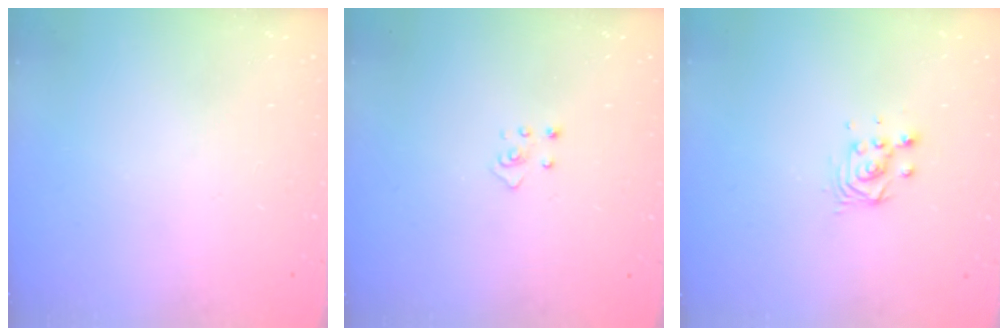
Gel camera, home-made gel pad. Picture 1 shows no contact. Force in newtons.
{"total": 2.5, "press": 2.4, "slide": 0.3}
{"total": 3.9, "press": 3.9, "slide": 0.2}